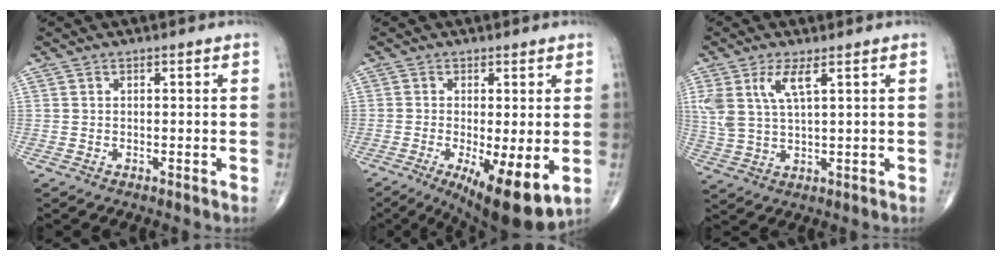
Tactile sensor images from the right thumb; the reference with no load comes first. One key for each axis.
{"total": 12.2, "fx": -3.5, "fy": 3.4, "fz": 11.1, "tx": -0.173, "ty": -0.025, "tz": -0.046}
{"total": 6.7, "fx": 3.0, "fy": 2.0, "fz": 5.6, "tx": -0.134, "ty": -0.010, "tz": 0.069}